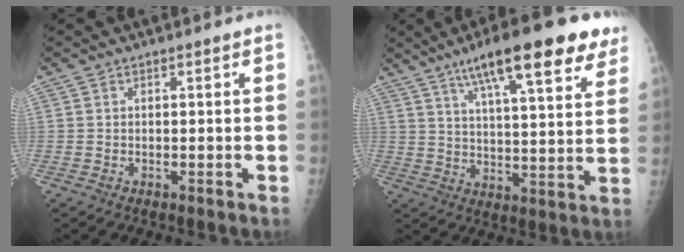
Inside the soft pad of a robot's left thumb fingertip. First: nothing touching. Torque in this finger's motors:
{"motor_torque": [0.26, 0.32, 0.73, -0.49, 0.12]}